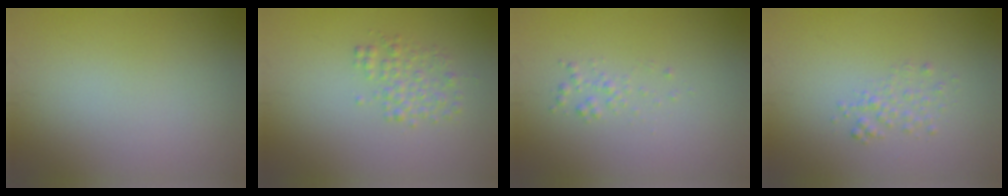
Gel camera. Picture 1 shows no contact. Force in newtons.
{"total": 2.0, "press": 2.0, "slide": 0.0}
{"total": 0.9, "press": 0.9, "slide": 0.0}
{"total": 1.4, "press": 1.4, "slide": 0.1}